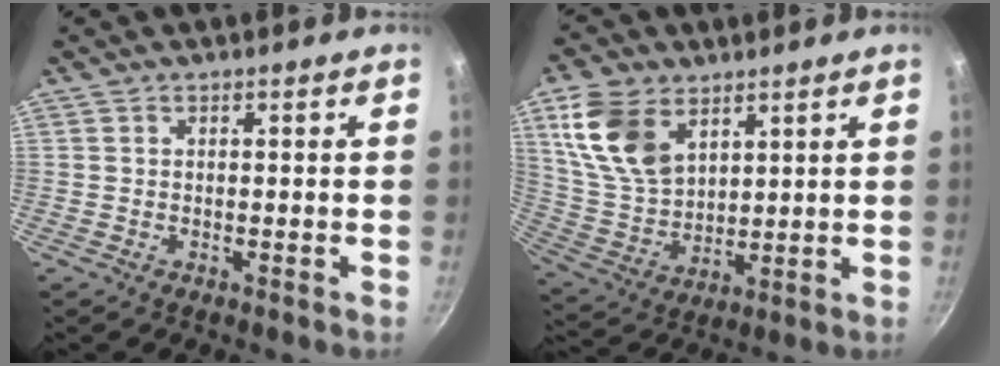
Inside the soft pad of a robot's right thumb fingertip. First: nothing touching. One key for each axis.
{"total": 14.1, "fx": 6.6, "fy": 8.9, "fz": 8.7, "tx": -0.151, "ty": -0.024, "tz": 0.141}